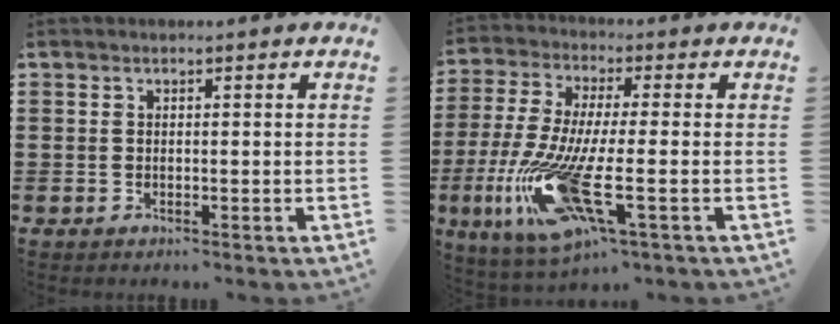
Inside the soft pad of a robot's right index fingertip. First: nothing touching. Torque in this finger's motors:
{"motor_torque": [2.14, 0.00, 1.05, 0.21]}